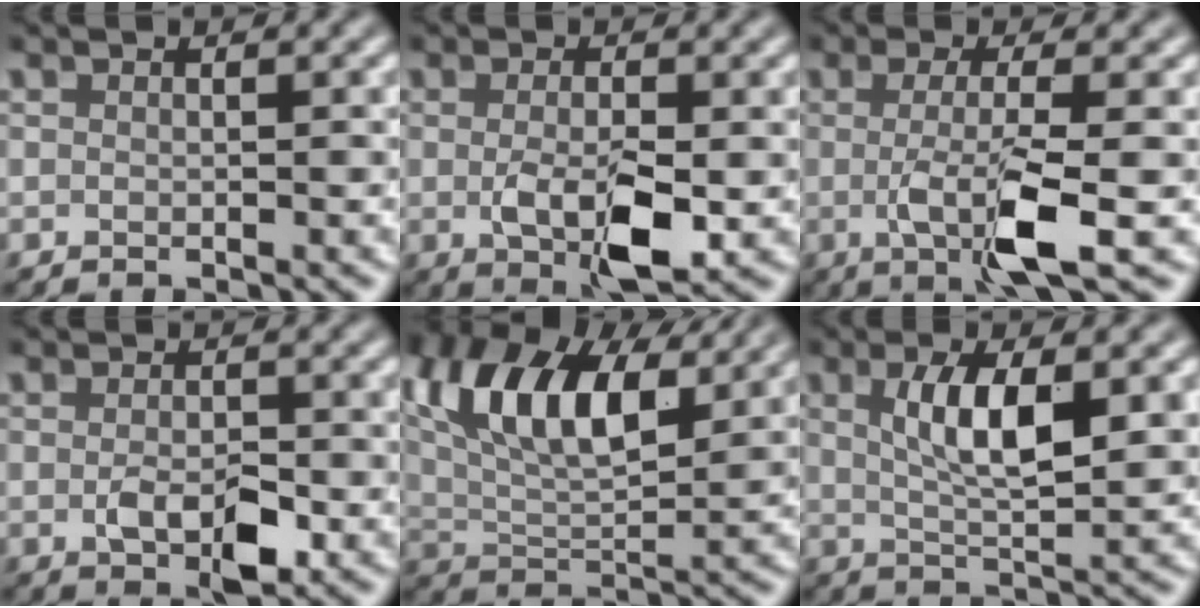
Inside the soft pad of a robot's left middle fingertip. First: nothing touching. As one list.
[{"total": 5.0, "force": [-0.9, 2.2, 4.4], "torque": [-0.088, -0.012, -0.015]}, {"total": 5.5, "force": [-1.2, 1.1, 5.3], "torque": [-0.103, -0.014, -0.023]}, {"total": 3.3, "force": [-0.9, 1.7, 2.7], "torque": [-0.049, -0.006, -0.013]}, {"total": 10.9, "force": [4.6, 5.4, 8.3], "torque": [-0.155, 0.017, 0.077]}, {"total": 4.9, "force": [1.1, 1.5, 4.6], "torque": [-0.092, 0.000, 0.020]}]